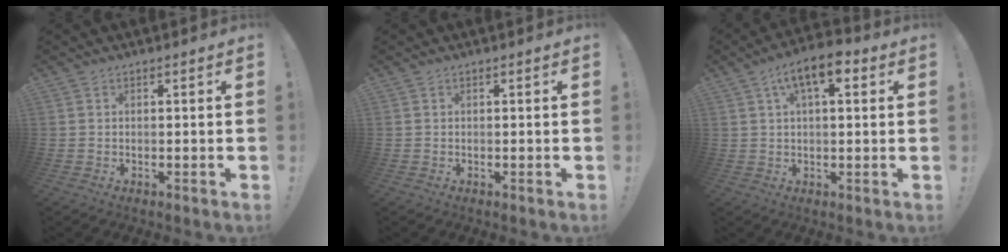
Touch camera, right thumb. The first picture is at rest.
{"total": 0.0}
{"total": 9.0, "force": [3.7, 3.5, 7.4], "torque": [-0.112, -0.006, 0.063]}